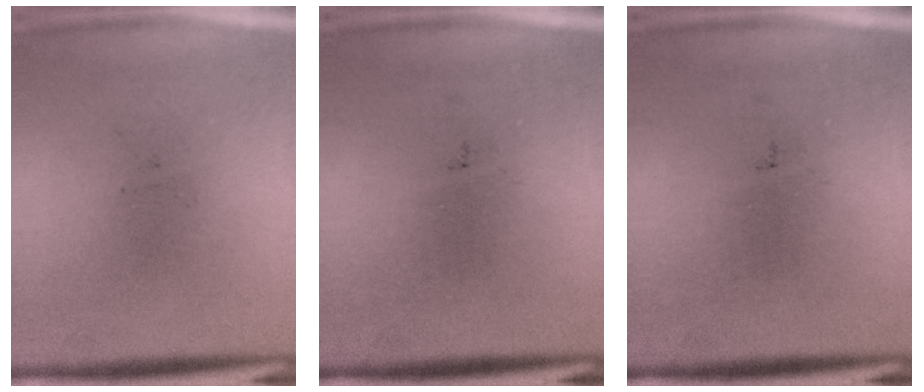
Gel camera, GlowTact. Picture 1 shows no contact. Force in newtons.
{"total": 0.0}
{"total": 0.0}